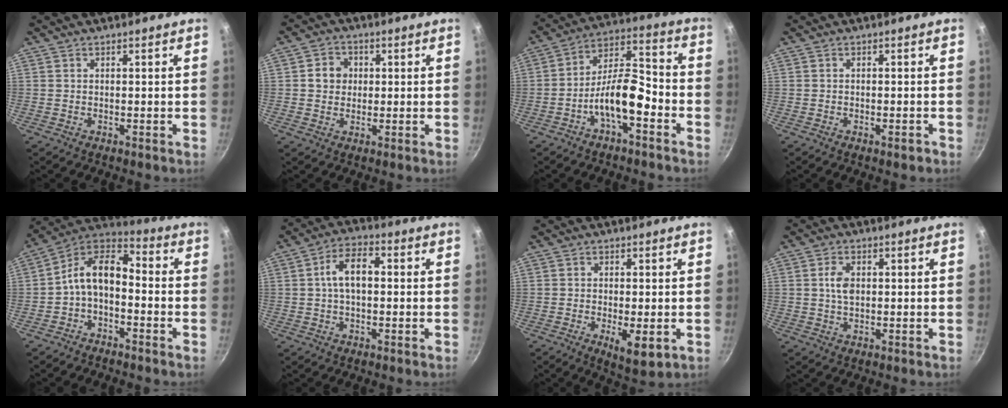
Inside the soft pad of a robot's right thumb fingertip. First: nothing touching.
{"total": 4.7, "force": [0.6, 4.2, 2.0], "torque": [-0.012, 0.006, 0.007]}
{"total": 12.0, "force": [-4.6, 4.9, 10.0], "torque": [-0.171, 0.057, -0.084]}
{"total": 1.3, "force": [-0.8, 0.4, 1.0], "torque": [-0.014, 0.003, -0.009]}
{"total": 10.5, "force": [-1.8, 6.5, 8.1], "torque": [-0.127, 0.058, -0.047]}
{"total": 7.5, "force": [0.6, 4.2, 6.2], "torque": [-0.109, 0.022, 0.003]}
{"total": 5.8, "force": [-1.7, 2.0, 5.2], "torque": [-0.083, -0.015, -0.021]}
{"total": 3.6, "force": [0.4, 2.2, 2.8], "torque": [-0.052, -0.001, 0.006]}